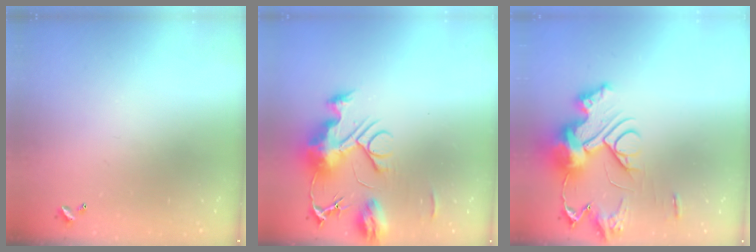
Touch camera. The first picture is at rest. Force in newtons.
{"total": 12.6, "press": 12.6, "slide": 1.2}
{"total": 18.2, "press": 18.1, "slide": 0.9}